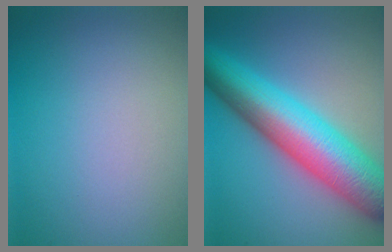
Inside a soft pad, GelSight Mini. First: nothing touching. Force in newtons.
{"total": 10.5, "press": 10.5, "slide": 0.3}